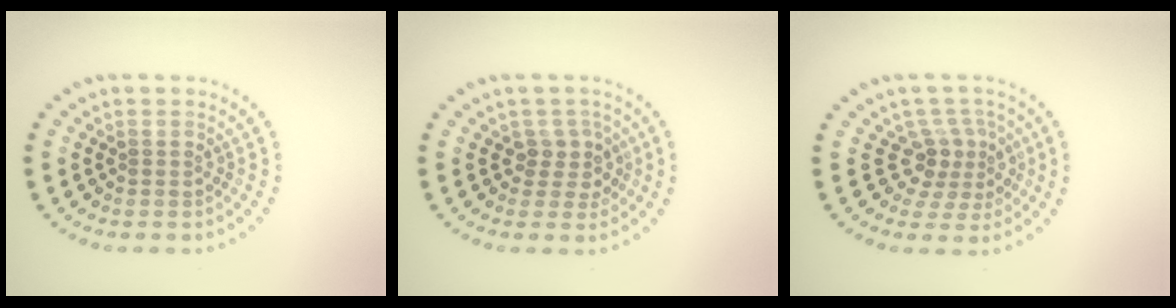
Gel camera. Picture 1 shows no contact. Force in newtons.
{"total": 2.2, "press": 1.7, "slide": 1.4}
{"total": 3.1, "press": 2.2, "slide": 2.1}